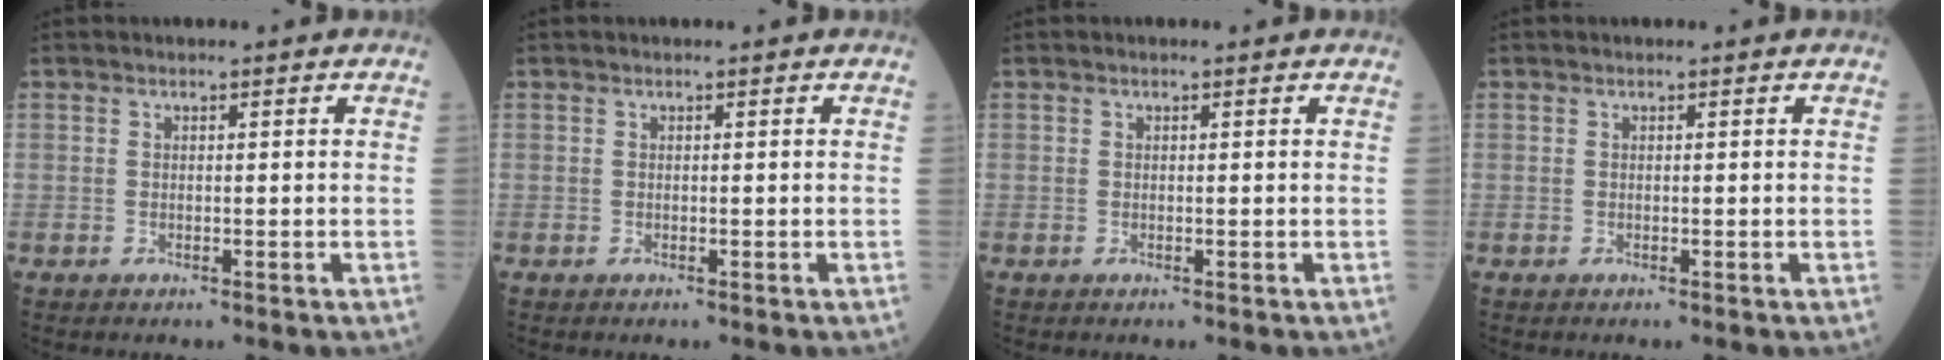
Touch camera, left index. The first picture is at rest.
{"total": 0.0}
{"total": 0.0}
{"total": 0.0}